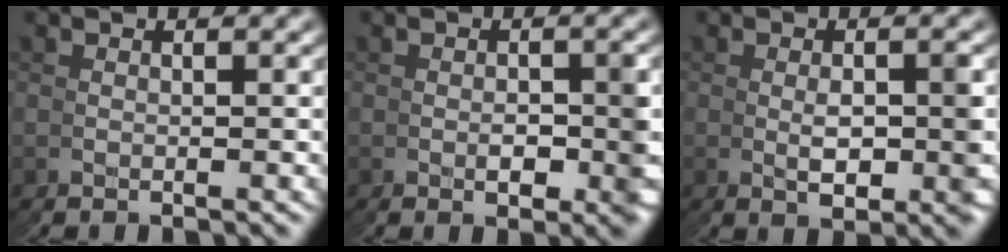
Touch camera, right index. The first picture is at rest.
{"total": 3.3, "force": [-0.4, 1.1, 3.0], "torque": [-0.046, -0.002, -0.003]}
{"total": 2.8, "force": [0.0, -0.3, 2.8], "torque": [-0.035, 0.012, 0.000]}